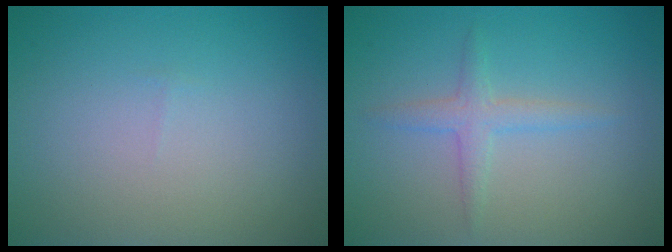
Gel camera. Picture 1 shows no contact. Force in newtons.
{"total": 1.9, "press": 1.9, "slide": 0.1}